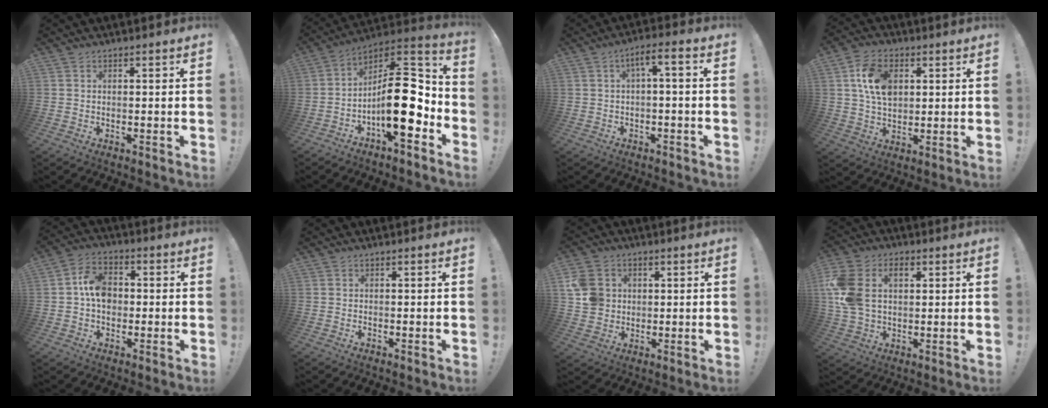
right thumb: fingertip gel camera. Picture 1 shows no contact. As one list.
[{"total": 20.8, "force": [-3.9, 8.7, 18.5], "torque": [-0.284, 0.016, -0.057]}, {"total": 5.0, "force": [-0.5, 1.0, 4.8], "torque": [-0.081, 0.004, -0.011]}, {"total": 11.9, "force": [3.5, 8.4, 7.8], "torque": [-0.139, 0.007, 0.066]}, {"total": 9.1, "force": [0.1, 6.8, 6.1], "torque": [-0.096, 0.014, 0.005]}, {"total": 0.0}, {"total": 9.1, "force": [1.7, 8.3, 3.3], "torque": [-0.060, 0.000, 0.039]}, {"total": 13.1, "force": [3.6, 9.4, 8.4], "torque": [-0.175, -0.004, 0.066]}]